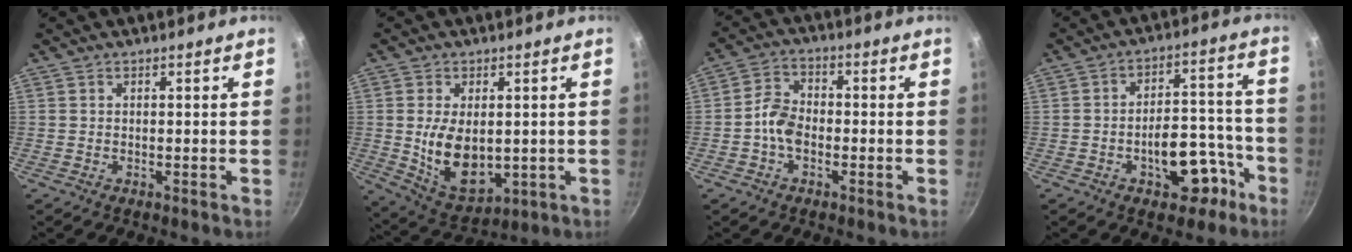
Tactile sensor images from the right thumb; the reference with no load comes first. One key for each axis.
{"total": 12.0, "fx": 0.1, "fy": 7.3, "fz": 9.5, "tx": -0.149, "ty": -0.018, "tz": 0.025}
{"total": 5.8, "fx": -1.8, "fy": 4.0, "fz": 3.8, "tx": -0.057, "ty": 0.026, "tz": -0.043}
{"total": 12.4, "fx": -5.8, "fy": 7.0, "fz": 8.5, "tx": -0.072, "ty": 0.064, "tz": -0.069}